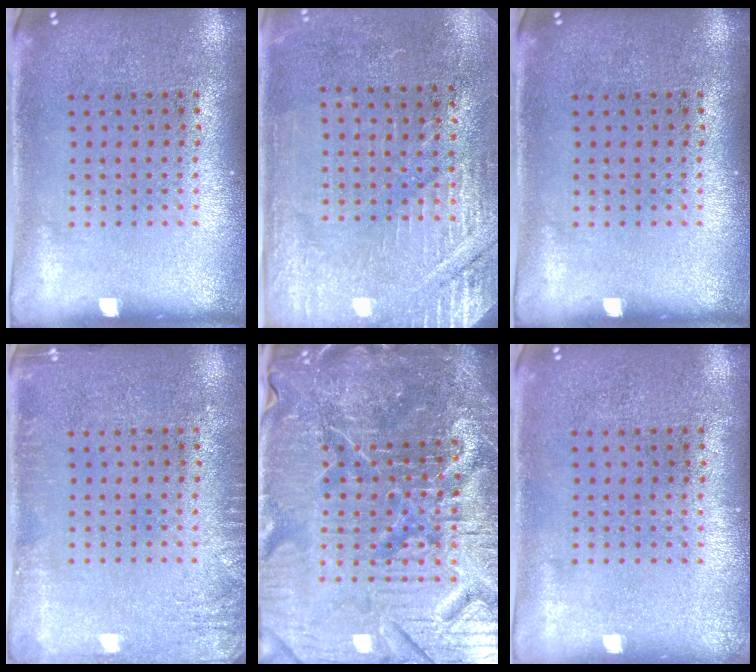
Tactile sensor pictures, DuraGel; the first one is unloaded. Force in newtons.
{"total": 2.8, "press": 2.8, "slide": 0.5}
{"total": 0.0}
{"total": 2.0, "press": 1.9, "slide": 0.2}
{"total": 7.1, "press": 6.3, "slide": 3.2}
{"total": 0.0}